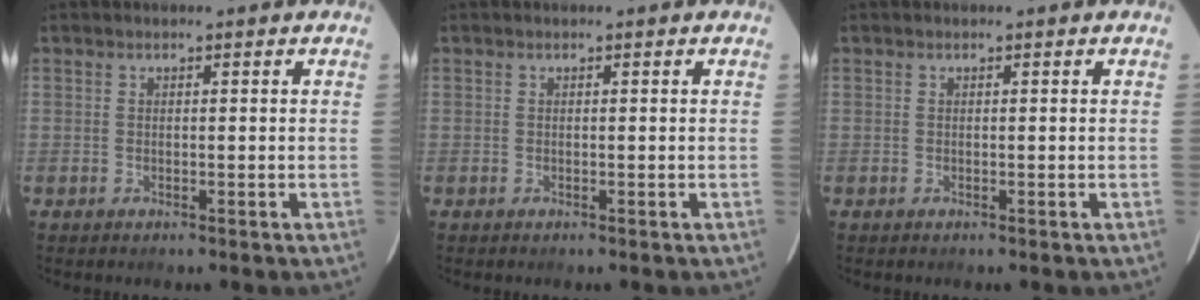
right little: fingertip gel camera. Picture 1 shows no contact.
{"total": 0.0}
{"total": 0.0}